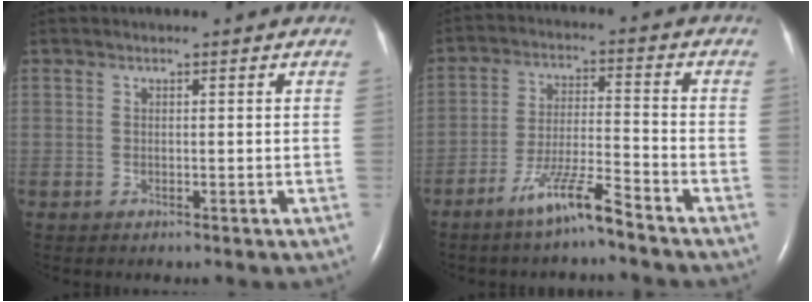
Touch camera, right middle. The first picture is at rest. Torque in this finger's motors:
{"motor_torque": [0.20, -0.16, 0.18, 0.05]}